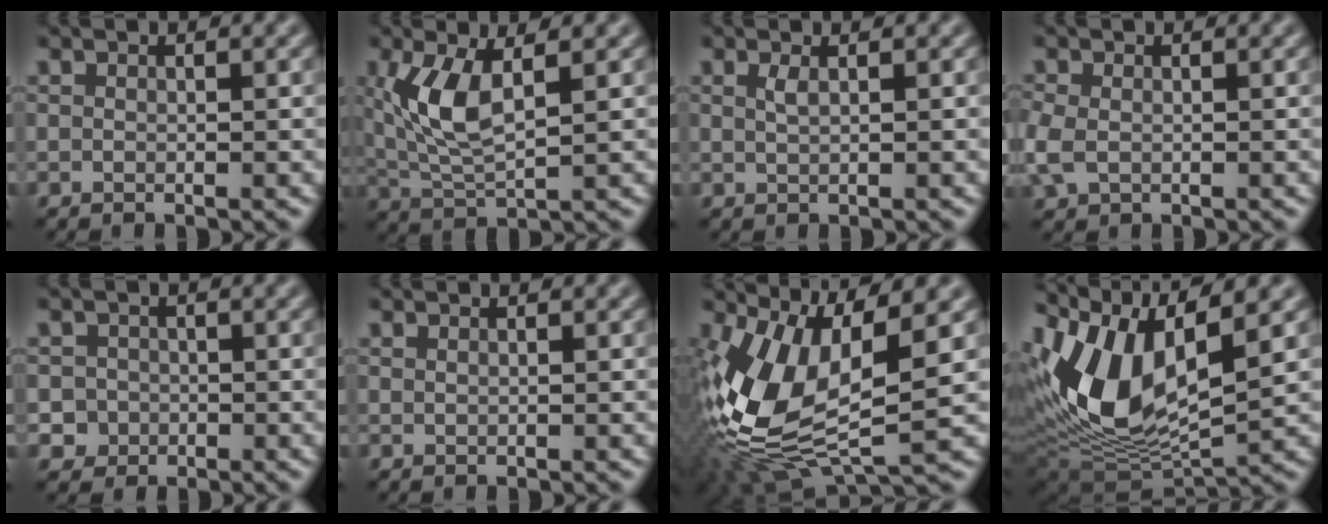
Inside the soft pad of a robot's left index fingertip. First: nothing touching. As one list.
[{"total": 5.5, "force": [1.1, 2.3, 4.9], "torque": [-0.114, -0.005, 0.027]}, {"total": 0.6, "force": [0.2, 0.1, 0.6], "torque": [-0.015, -0.002, 0.003]}, {"total": 2.9, "force": [-0.4, 2.1, 1.9], "torque": [-0.062, 0.001, -0.012]}, {"total": 2.0, "force": [-0.6, 1.9, 0.1], "torque": [0.015, 0.004, -0.009]}, {"total": 0.0}, {"total": 12.2, "force": [0.4, 5.7, 10.8], "torque": [-0.245, -0.018, 0.006]}, {"total": 11.1, "force": [3.0, 5.5, 9.1], "torque": [-0.192, -0.006, 0.054]}]